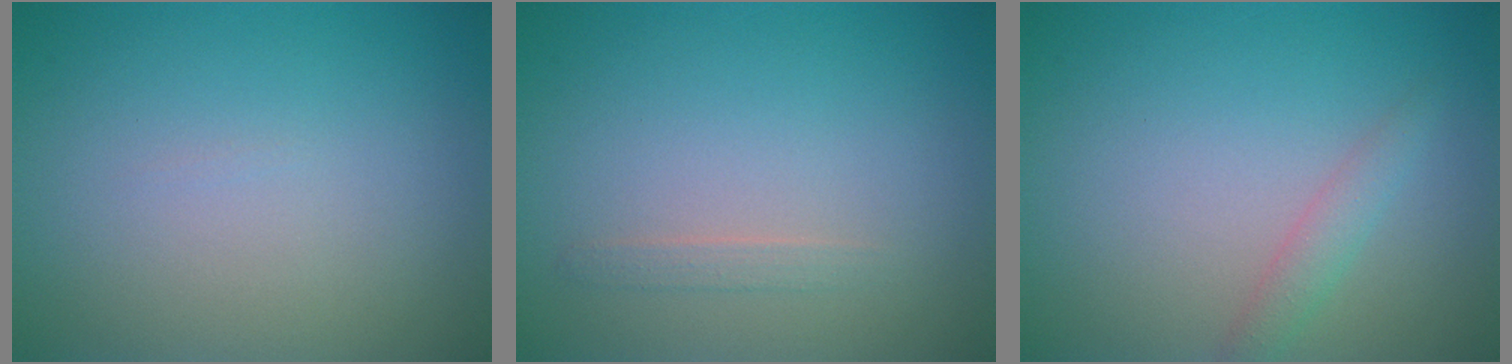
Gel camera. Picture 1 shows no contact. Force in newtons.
{"total": 0.9, "press": 0.8, "slide": 0.1}
{"total": 1.5, "press": 1.5, "slide": 0.0}